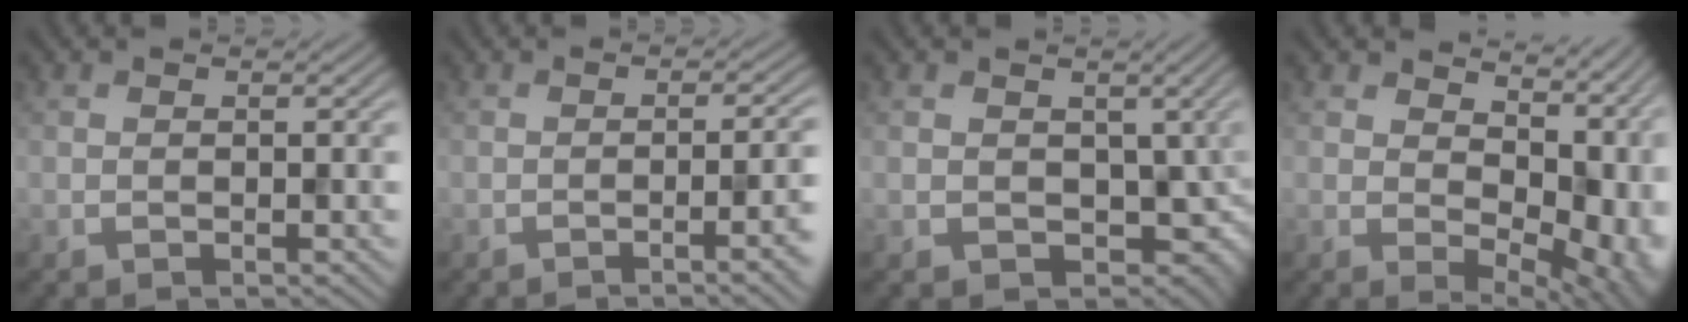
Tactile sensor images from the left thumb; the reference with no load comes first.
{"total": 5.1, "force": [-1.7, 0.9, 4.7], "torque": [-0.049, -0.001, -0.024]}
{"total": 5.9, "force": [0.2, 4.4, 4.0], "torque": [-0.076, -0.028, 0.005]}
{"total": 11.0, "force": [2.4, 6.8, 8.3], "torque": [-0.096, -0.023, 0.065]}